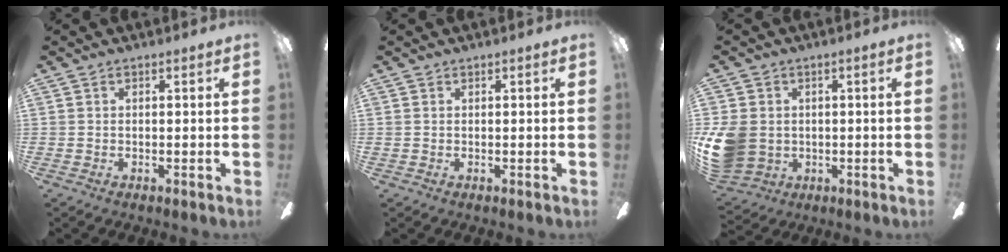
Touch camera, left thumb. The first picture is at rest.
{"total": 0.0}
{"total": 10.9, "force": [-0.4, 9.4, 5.5], "torque": [-0.146, 0.010, -0.003]}